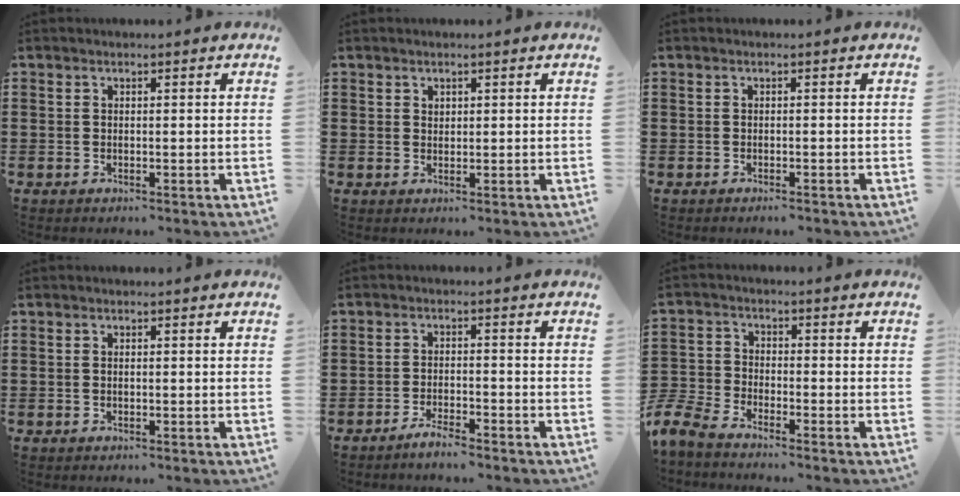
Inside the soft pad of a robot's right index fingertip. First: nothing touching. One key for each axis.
{"total": 0.9, "fx": 0.6, "fy": 0.7, "fz": 0.2, "tx": -0.006, "ty": 0.001, "tz": 0.012}
{"total": 0.6, "fx": -0.6, "fy": 0.1, "fz": 0.2, "tx": -0.007, "ty": -0.003, "tz": -0.011}
{"total": 0.5, "fx": -0.1, "fy": 0.1, "fz": 0.5, "tx": -0.012, "ty": -0.003, "tz": -0.001}
{"total": 2.6, "fx": -2.4, "fy": 0.1, "fz": 0.9, "tx": -0.018, "ty": 0.006, "tz": -0.047}
{"total": 4.8, "fx": -4.7, "fy": 0.5, "fz": 1.1, "tx": -0.056, "ty": -0.012, "tz": -0.102}